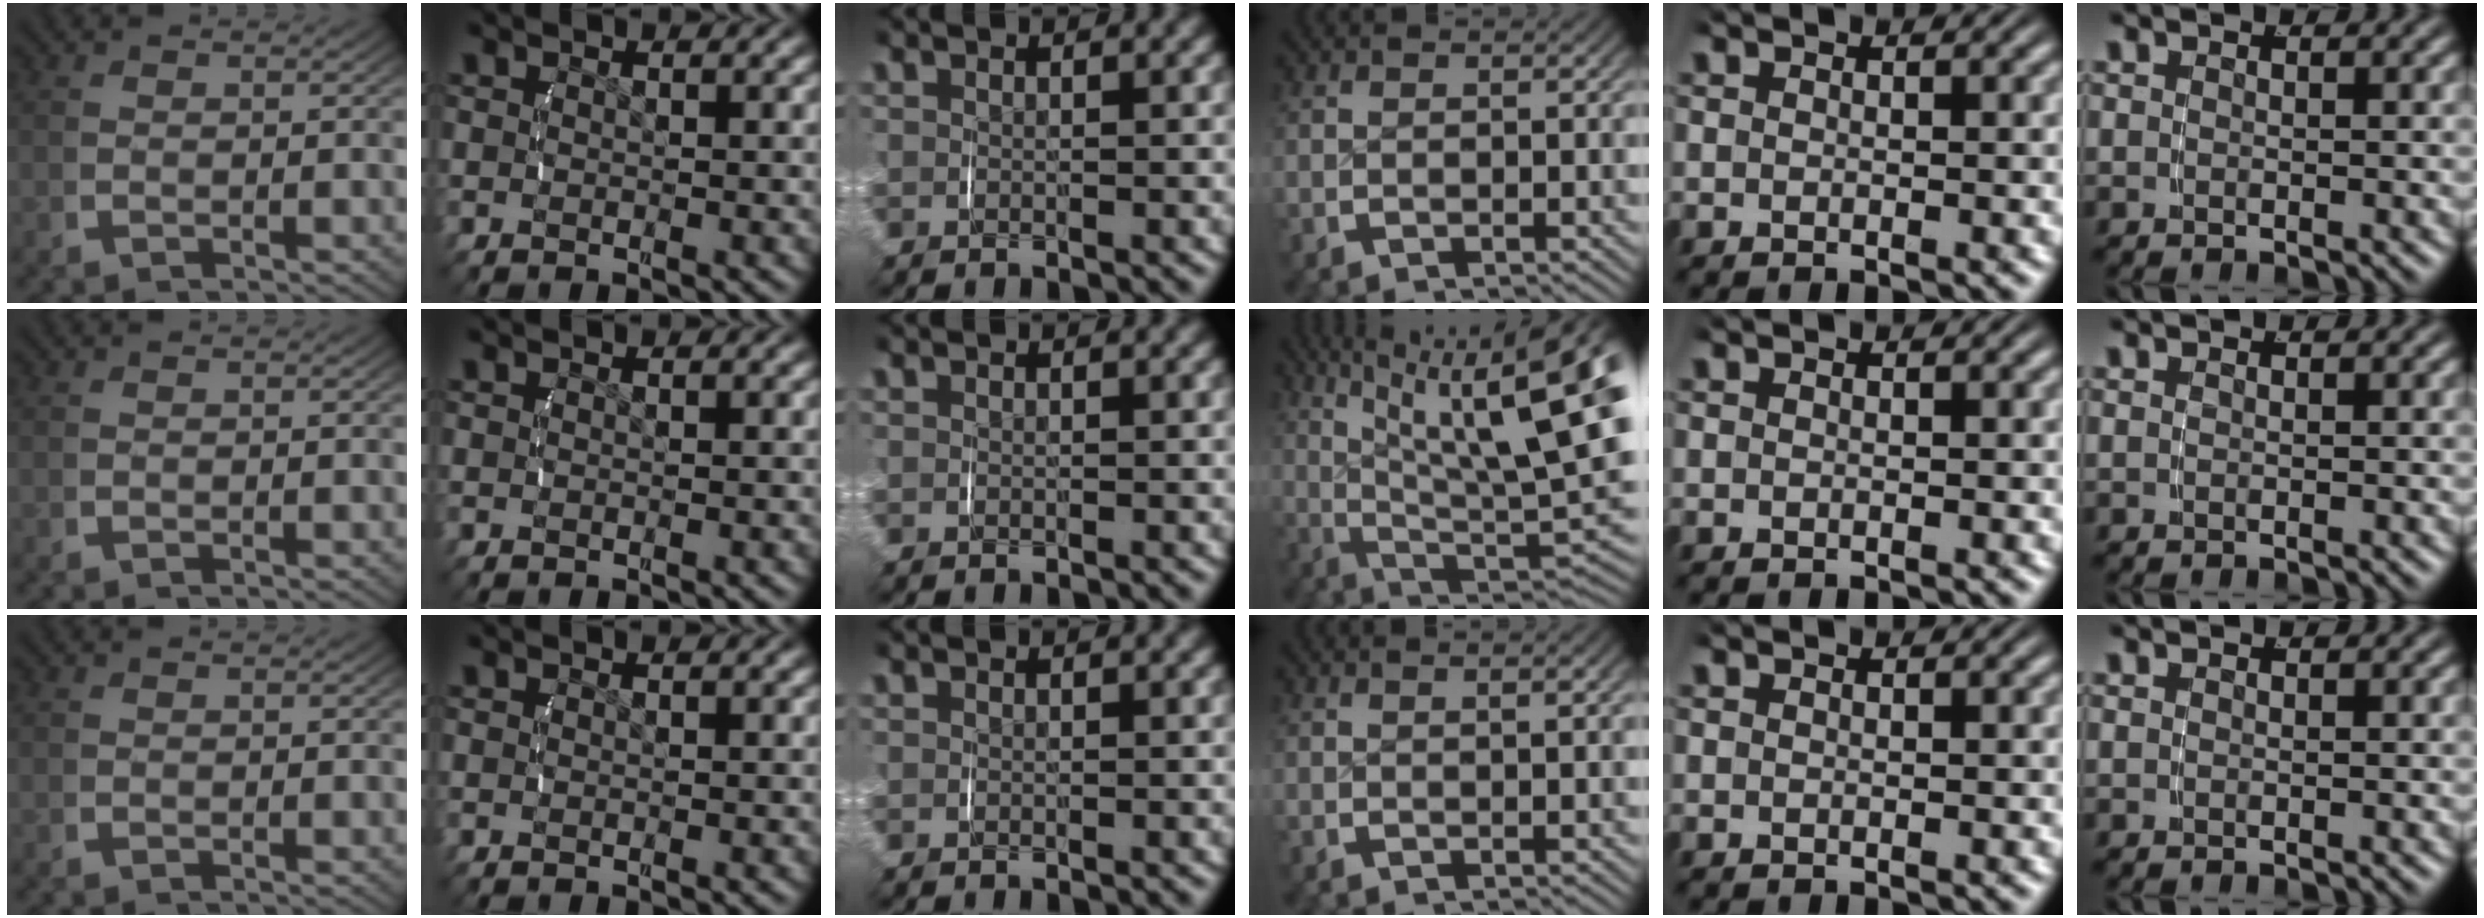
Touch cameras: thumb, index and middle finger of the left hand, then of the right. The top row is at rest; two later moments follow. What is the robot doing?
{"motion": "lift_and_place", "object": "glasses case"}